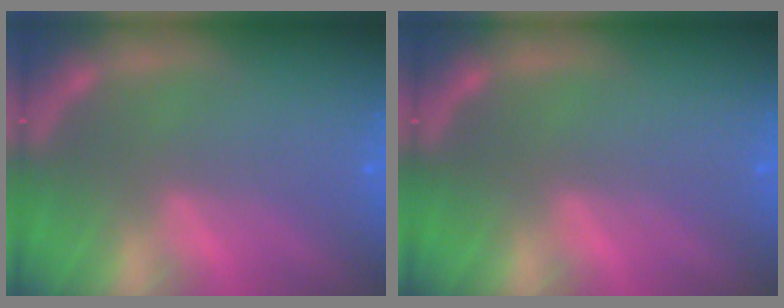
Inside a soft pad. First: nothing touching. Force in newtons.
{"total": 0.0}